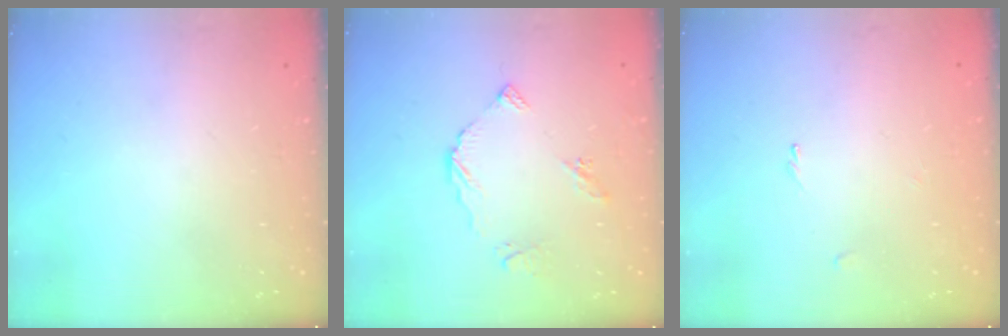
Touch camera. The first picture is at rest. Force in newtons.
{"total": 6.9, "press": 6.9, "slide": 0.5}
{"total": 0.0}